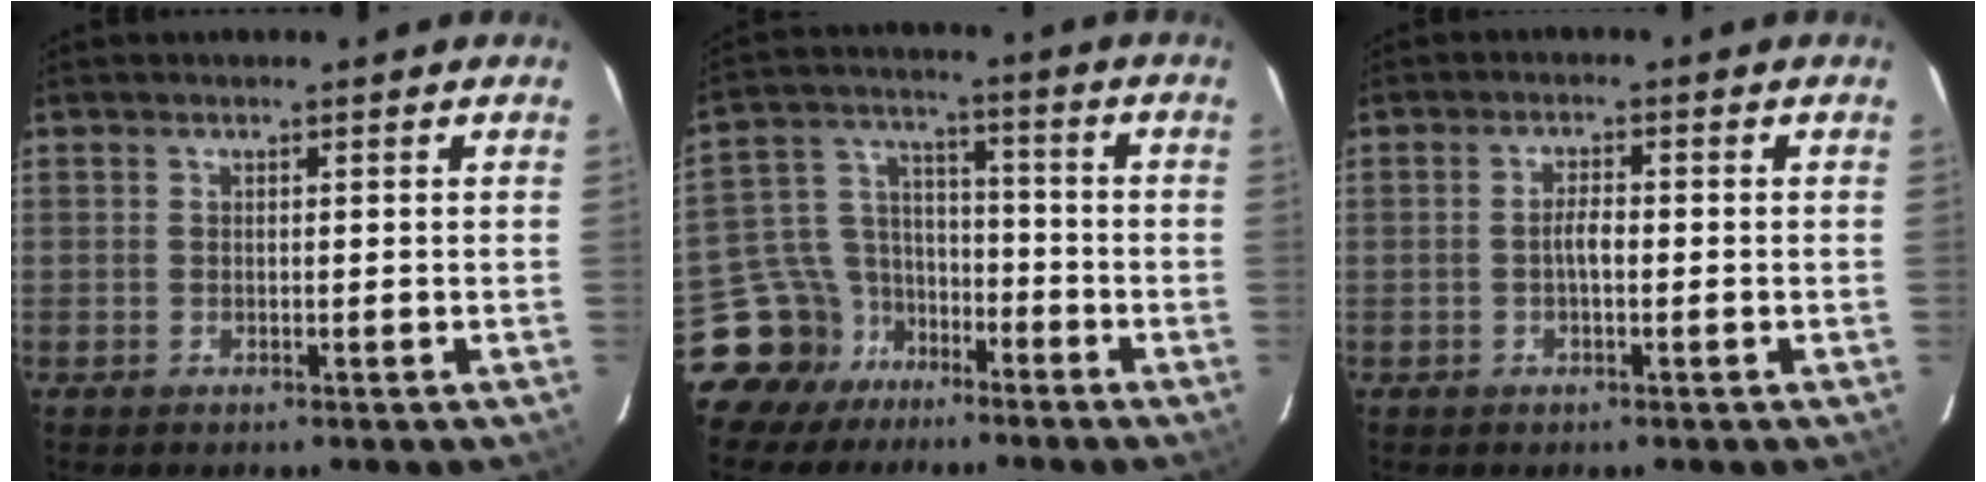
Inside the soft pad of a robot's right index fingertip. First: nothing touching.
{"total": 11.1, "force": [-8.0, 7.7, 0.8], "torque": [-0.038, 0.055, -0.140]}
{"total": 2.3, "force": [-0.5, 0.7, 2.1], "torque": [-0.041, 0.005, -0.010]}